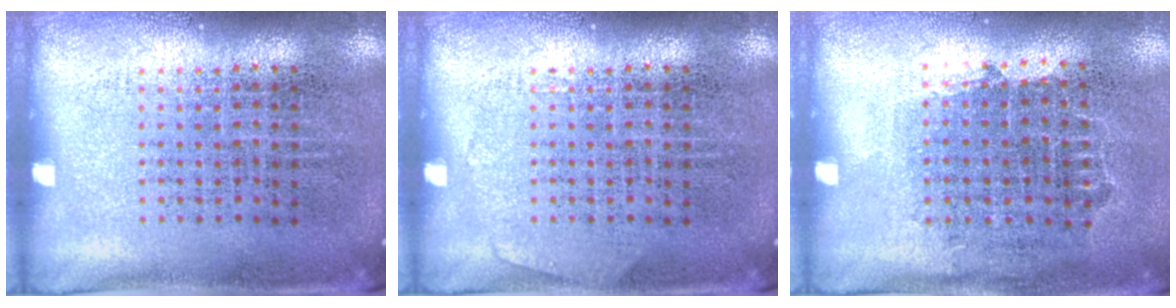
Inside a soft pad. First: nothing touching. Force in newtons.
{"total": 0.6, "press": 0.6, "slide": 0.1}
{"total": 0.8, "press": 0.7, "slide": 0.3}